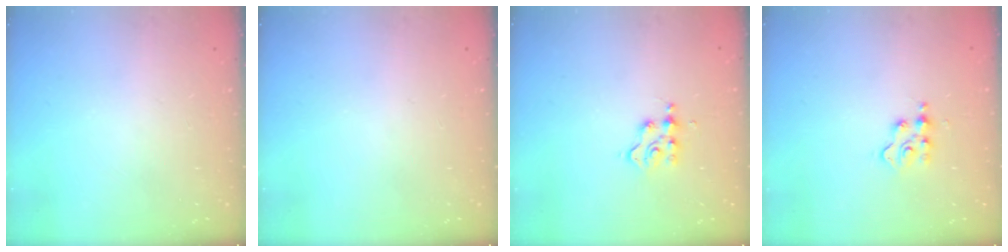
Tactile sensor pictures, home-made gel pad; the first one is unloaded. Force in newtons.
{"total": 0.0}
{"total": 3.5, "press": 3.5, "slide": 0.4}
{"total": 3.0, "press": 3.0, "slide": 0.5}